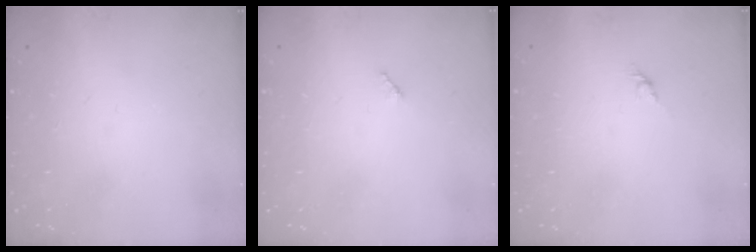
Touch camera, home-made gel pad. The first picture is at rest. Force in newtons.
{"total": 2.5, "press": 2.5, "slide": 0.3}
{"total": 1.6, "press": 1.5, "slide": 0.7}